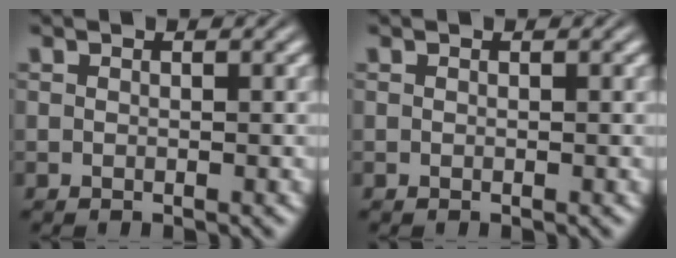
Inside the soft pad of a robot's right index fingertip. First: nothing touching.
{"total": 0.0}